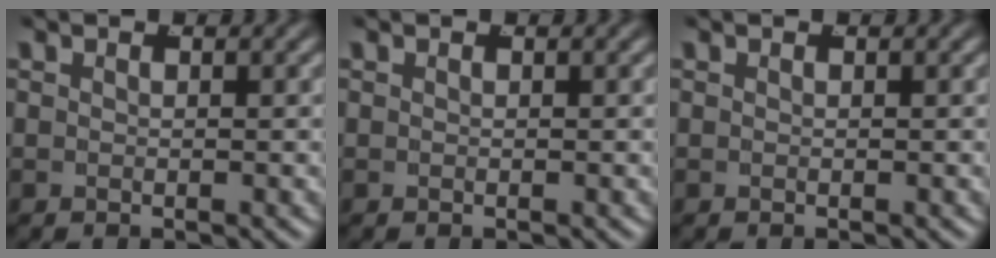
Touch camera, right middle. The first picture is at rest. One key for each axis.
{"total": 0.0}
{"total": 0.0}